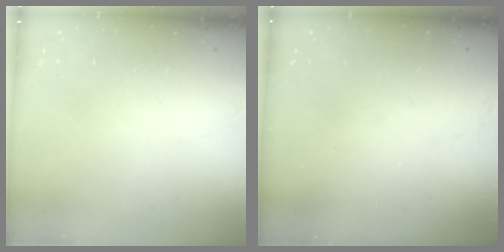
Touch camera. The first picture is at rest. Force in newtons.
{"total": 3.2, "press": 3.2, "slide": 0.1}